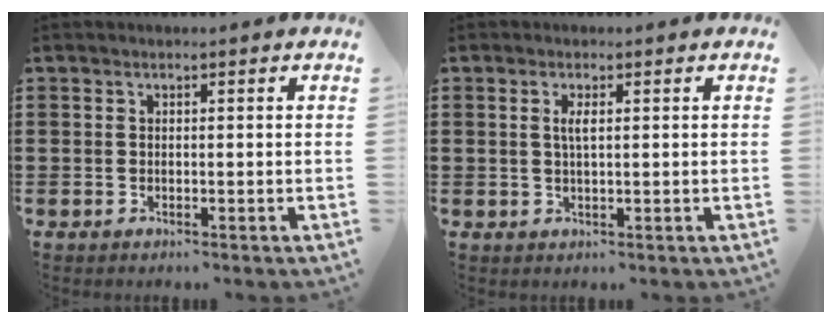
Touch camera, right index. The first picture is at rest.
{"total": 2.0, "force": [0.5, 0.5, 1.9], "torque": [-0.037, 0.003, 0.006]}